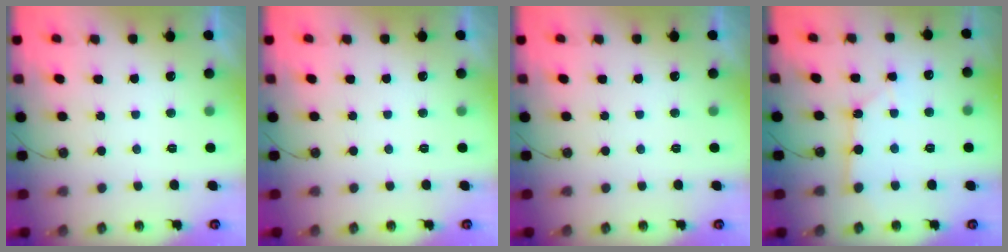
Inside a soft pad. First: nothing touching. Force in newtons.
{"total": 0.0}
{"total": 0.8, "press": 0.5, "slide": 0.6}
{"total": 3.2, "press": 3.2, "slide": 0.2}